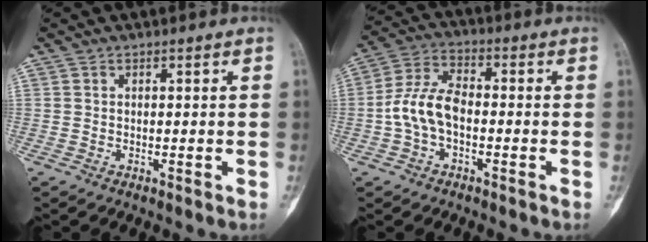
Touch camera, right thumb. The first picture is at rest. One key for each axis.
{"total": 8.9, "fx": -1.7, "fy": 5.1, "fz": 7.0, "tx": -0.143, "ty": 0.031, "tz": -0.039}